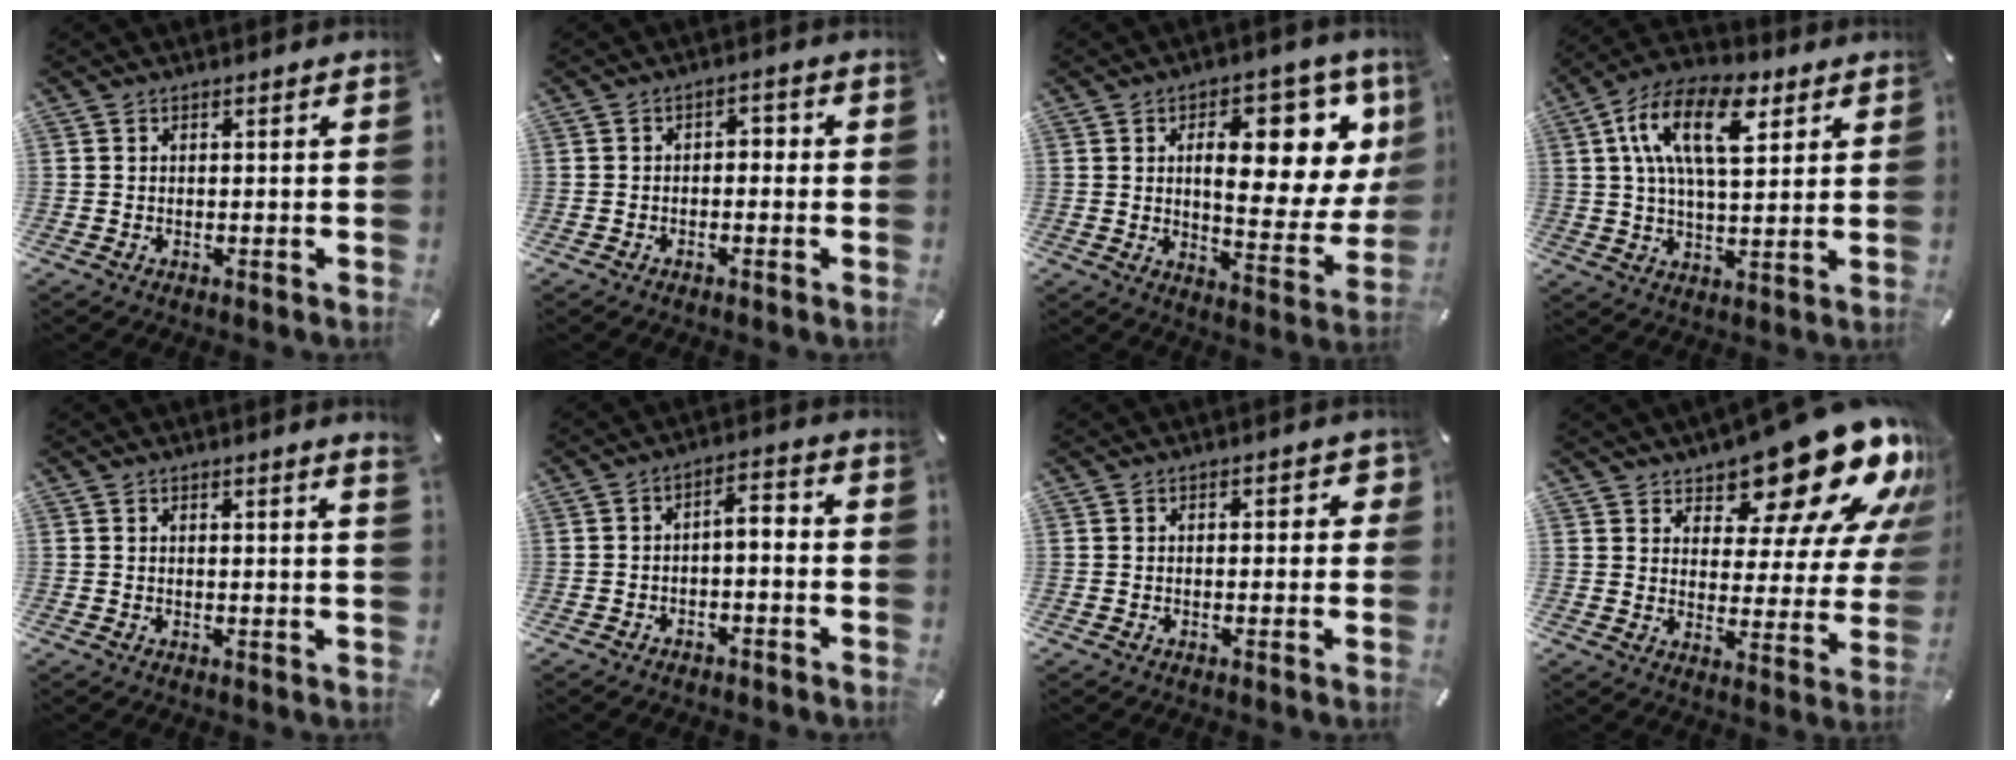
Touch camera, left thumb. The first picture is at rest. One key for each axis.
{"total": 2.9, "fx": -2.0, "fy": 1.7, "fz": 1.2, "tx": -0.025, "ty": 0.017, "tz": -0.042}
{"total": 18.0, "fx": 6.8, "fy": 8.4, "fz": 14.4, "tx": -0.180, "ty": -0.046, "tz": 0.104}
{"total": 16.2, "fx": 6.5, "fy": 8.3, "fz": 12.3, "tx": -0.235, "ty": -0.008, "tz": 0.109}
{"total": 1.4, "fx": 1.1, "fy": -0.2, "fz": 0.9, "tx": -0.015, "ty": -0.003, "tz": 0.019}
{"total": 4.0, "fx": -2.3, "fy": 2.2, "fz": 2.5, "tx": -0.045, "ty": 0.020, "tz": -0.048}
{"total": 2.1, "fx": 0.2, "fy": 1.3, "fz": 1.6, "tx": -0.016, "ty": 0.002, "tz": -0.001}
{"total": 20.0, "fx": 15.7, "fy": 7.7, "fz": 9.7, "tx": -0.125, "ty": -0.121, "tz": 0.259}